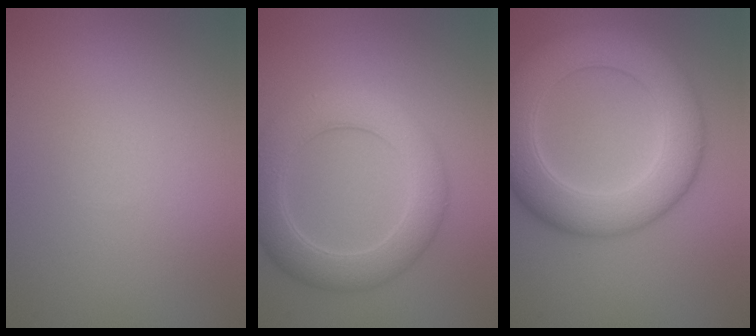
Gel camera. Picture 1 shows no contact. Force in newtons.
{"total": 5.8, "press": 5.8, "slide": 0.1}
{"total": 8.8, "press": 8.8, "slide": 0.3}